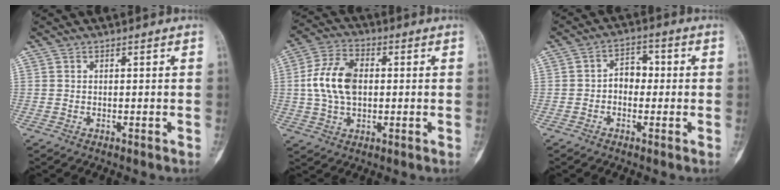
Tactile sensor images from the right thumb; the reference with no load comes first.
{"total": 10.9, "force": [0.5, 6.9, 8.4], "torque": [-0.159, 0.015, 0.009]}
{"total": 4.8, "force": [-0.4, 3.5, 3.2], "torque": [-0.025, 0.021, -0.018]}